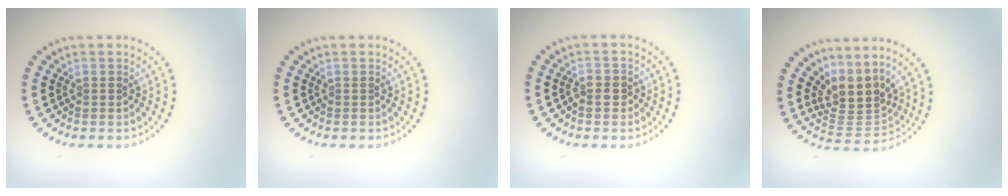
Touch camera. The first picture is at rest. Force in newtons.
{"total": 0.0}
{"total": 1.2, "press": 1.1, "slide": 0.3}
{"total": 4.0, "press": 2.9, "slide": 2.7}